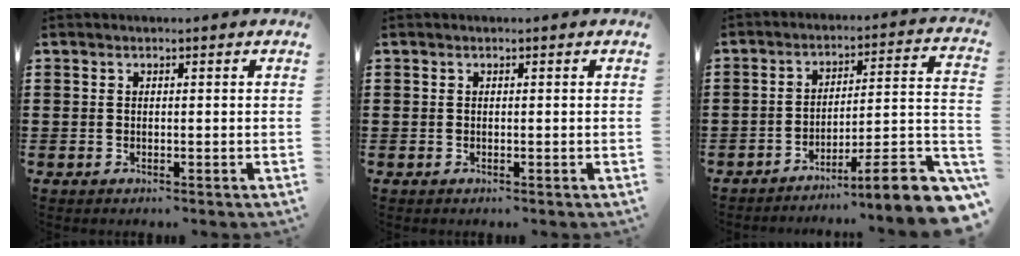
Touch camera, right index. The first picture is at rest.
{"total": 0.0}
{"total": 7.9, "force": [-5.7, 0.1, 5.4], "torque": [-0.083, -0.008, -0.112]}